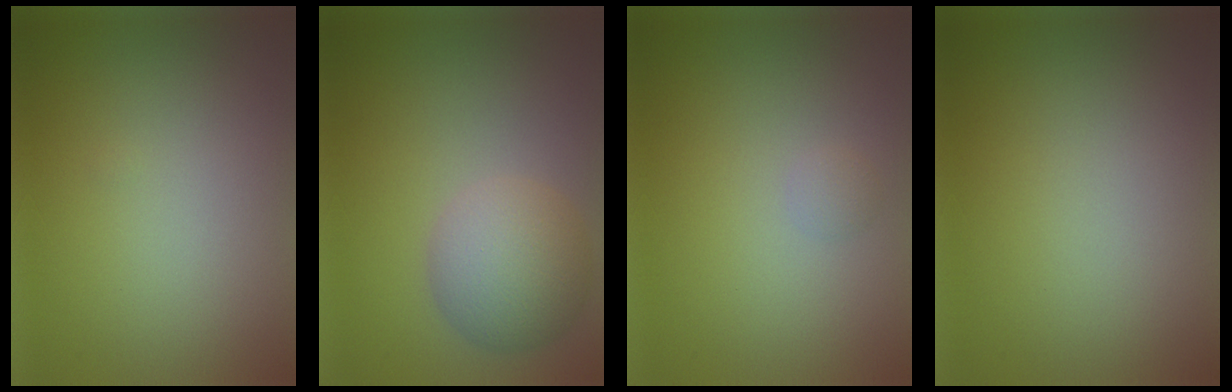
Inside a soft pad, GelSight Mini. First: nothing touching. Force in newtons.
{"total": 5.1, "press": 5.1, "slide": 0.4}
{"total": 0.7, "press": 0.7, "slide": 0.0}
{"total": 0.0}